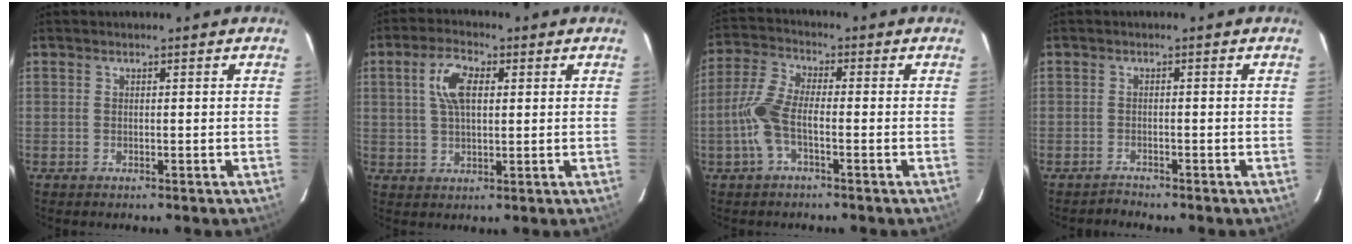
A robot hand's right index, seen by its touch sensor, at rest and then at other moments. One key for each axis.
{"total": 6.9, "fx": 1.8, "fy": 3.4, "fz": 5.8, "tx": -0.108, "ty": 0.014, "tz": 0.036}
{"total": 7.9, "fx": -2.4, "fy": 2.6, "fz": 7.1, "tx": -0.165, "ty": 0.008, "tz": -0.053}
{"total": 1.4, "fx": -1.3, "fy": 0.2, "fz": -0.2, "tx": 0.003, "ty": 0.002, "tz": -0.024}